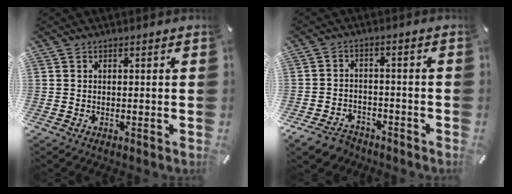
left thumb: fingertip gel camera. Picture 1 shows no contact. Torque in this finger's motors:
{"motor_torque": [0.01, 0.14, 0.24, 0.20, 0.02]}